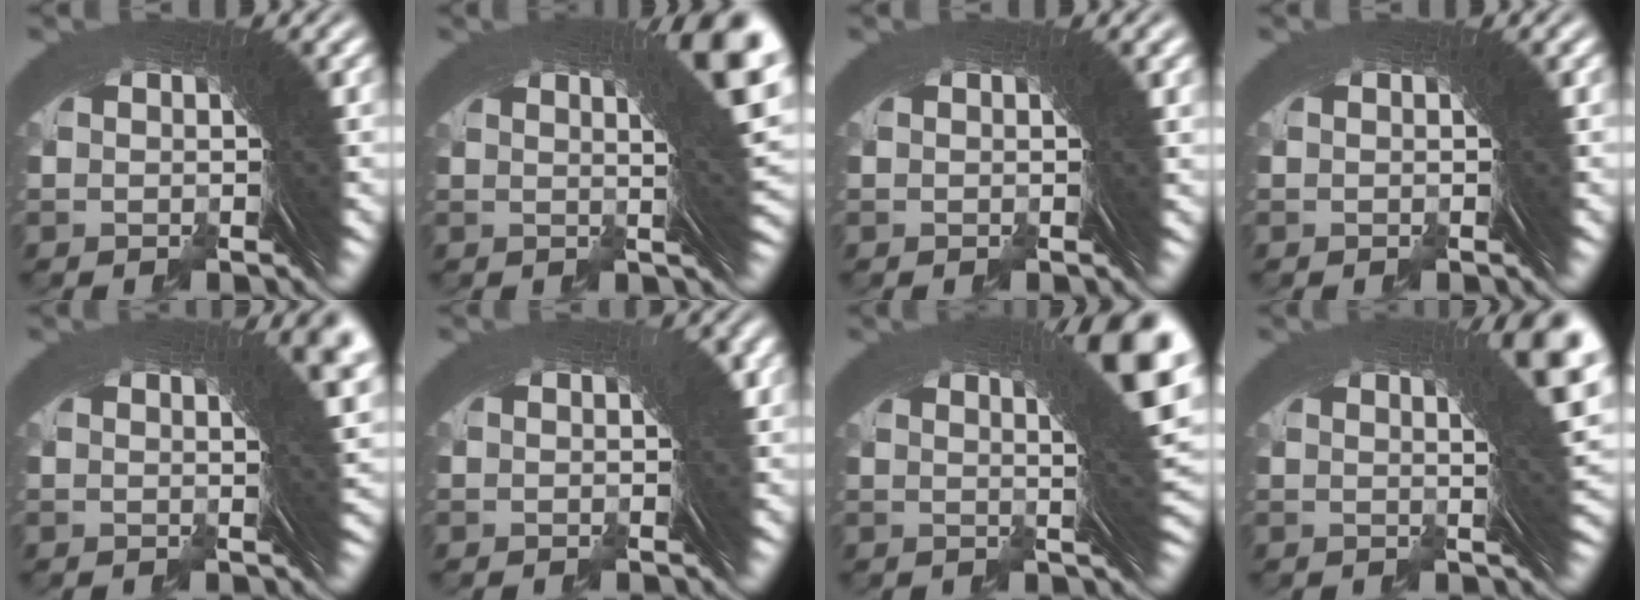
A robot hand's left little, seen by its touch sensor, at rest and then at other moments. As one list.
[{"total": 9.4, "force": [3.0, 2.6, 8.5], "torque": [-0.078, 0.015, 0.036]}, {"total": 0.8, "force": [0.3, -0.2, 0.7], "torque": [-0.006, 0.004, 0.003]}, {"total": 0.0}, {"total": 5.5, "force": [1.8, 0.9, 5.1], "torque": [-0.036, 0.013, 0.019]}, {"total": 0.8, "force": [-0.2, 0.7, 0.3], "torque": [0.000, 0.000, -0.008]}, {"total": 10.6, "force": [3.3, 3.0, 9.6], "torque": [-0.092, 0.016, 0.041]}, {"total": 8.4, "force": [2.7, 2.1, 7.7], "torque": [-0.066, 0.014, 0.033]}]